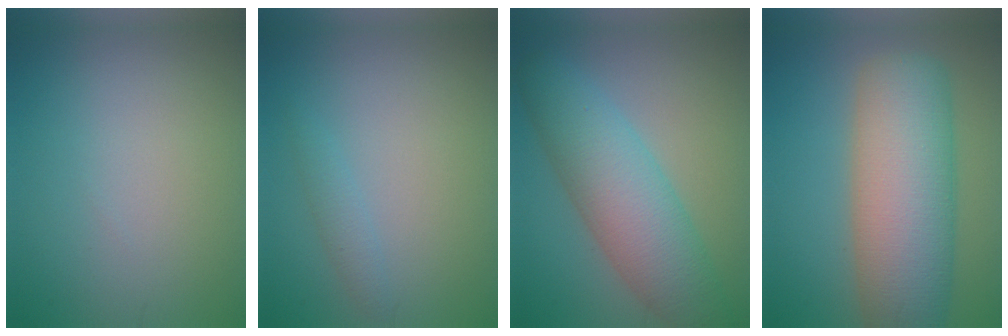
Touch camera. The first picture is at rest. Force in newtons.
{"total": 1.3, "press": 1.3, "slide": 0.1}
{"total": 8.0, "press": 8.0, "slide": 0.2}
{"total": 11.0, "press": 11.0, "slide": 0.3}